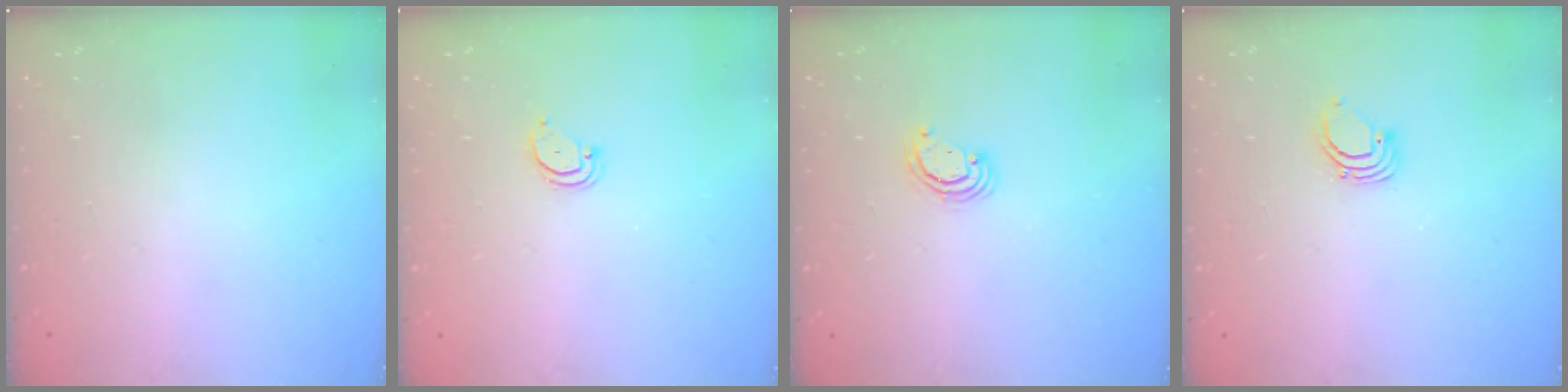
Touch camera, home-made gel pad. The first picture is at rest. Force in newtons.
{"total": 3.0, "press": 3.0, "slide": 0.3}
{"total": 2.8, "press": 2.8, "slide": 0.3}
{"total": 2.7, "press": 2.7, "slide": 0.1}